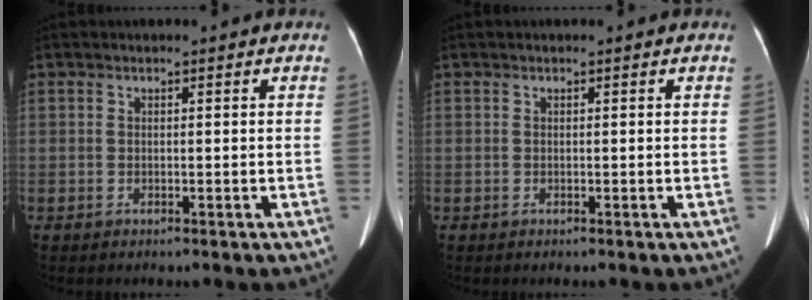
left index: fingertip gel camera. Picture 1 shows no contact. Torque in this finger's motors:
{"motor_torque": [0.09, -0.02, 0.03, 0.01]}